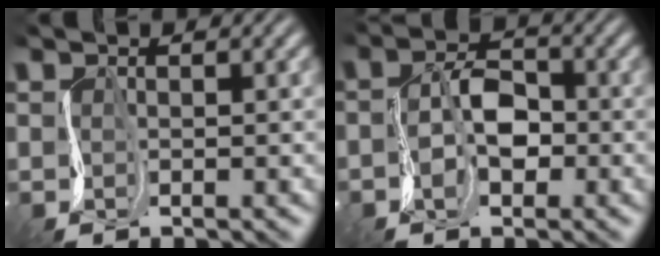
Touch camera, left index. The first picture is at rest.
{"total": 3.2, "force": [-1.3, 2.1, 2.0], "torque": [-0.040, 0.003, -0.028]}